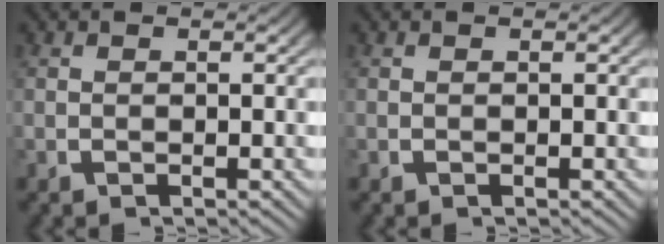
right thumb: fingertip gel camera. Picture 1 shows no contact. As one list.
[{"total": 0.0}]